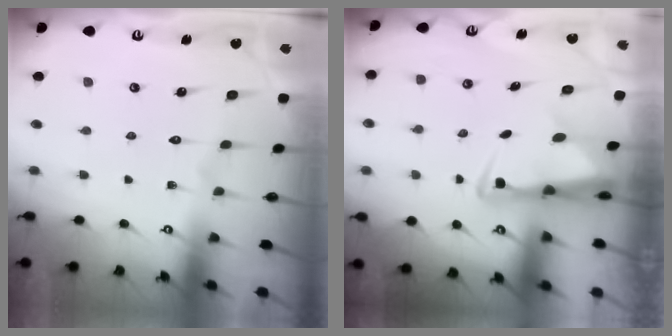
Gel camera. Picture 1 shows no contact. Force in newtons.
{"total": 3.4, "press": 3.3, "slide": 0.6}